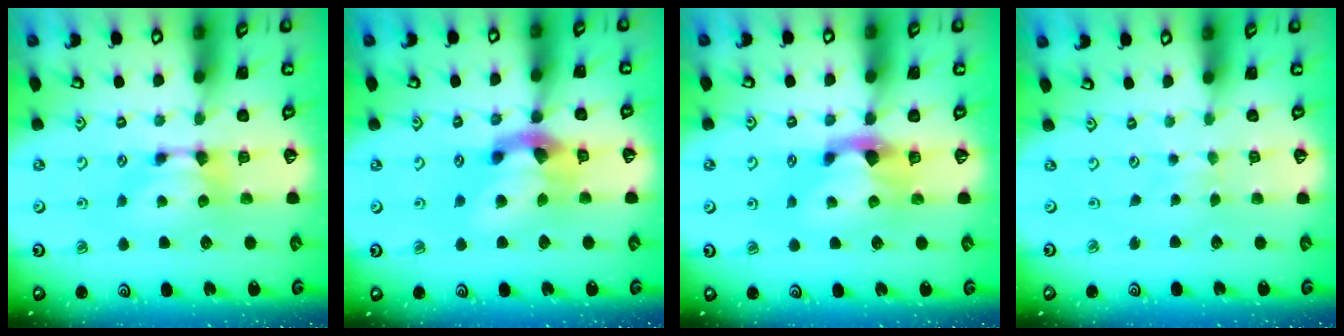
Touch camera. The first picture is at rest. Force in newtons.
{"total": 6.5, "press": 6.1, "slide": 2.4}
{"total": 2.3, "press": 1.9, "slide": 1.2}
{"total": 3.6, "press": 3.6, "slide": 0.1}